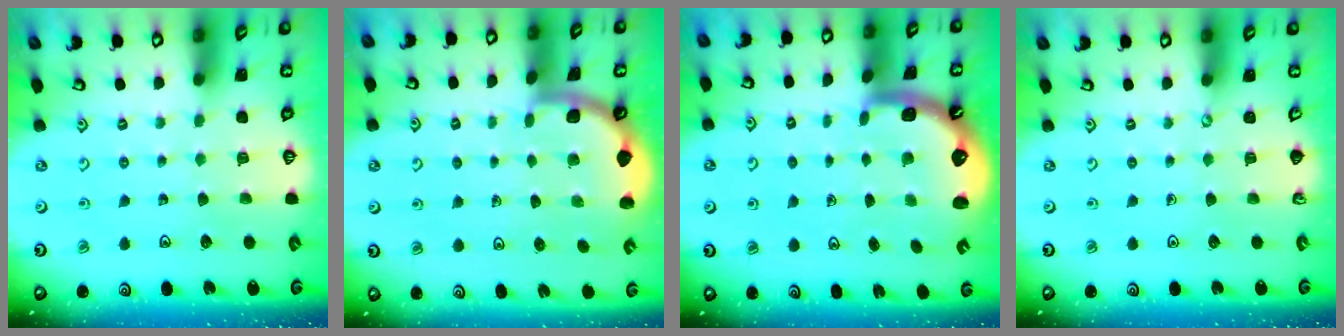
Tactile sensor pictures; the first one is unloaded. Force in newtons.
{"total": 1.7, "press": 1.7, "slide": 0.0}
{"total": 1.5, "press": 1.3, "slide": 0.6}
{"total": 0.0}